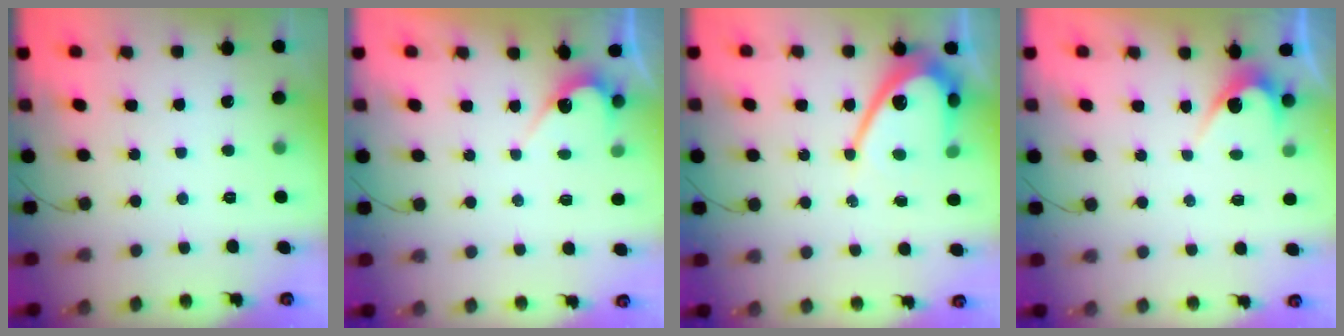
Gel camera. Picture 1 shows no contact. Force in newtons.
{"total": 4.6, "press": 4.6, "slide": 0.2}
{"total": 10.8, "press": 10.8, "slide": 0.8}
{"total": 3.0, "press": 3.0, "slide": 0.2}